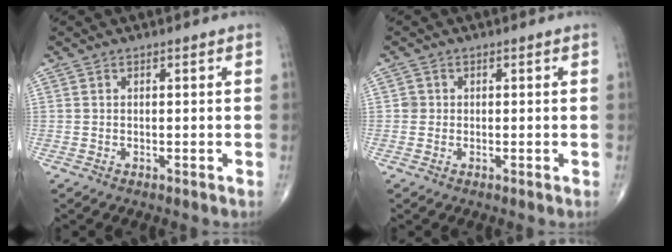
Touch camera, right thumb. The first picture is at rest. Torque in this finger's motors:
{"motor_torque": [0.10, 0.17, 0.17, 0.04, 0.01]}